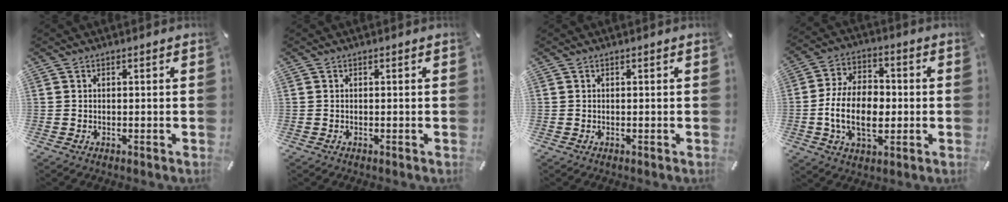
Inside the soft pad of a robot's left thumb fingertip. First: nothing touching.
{"total": 0.0}
{"total": 0.0}
{"total": 13.9, "force": [-2.3, 9.1, 10.3], "torque": [-0.202, 0.005, -0.041]}